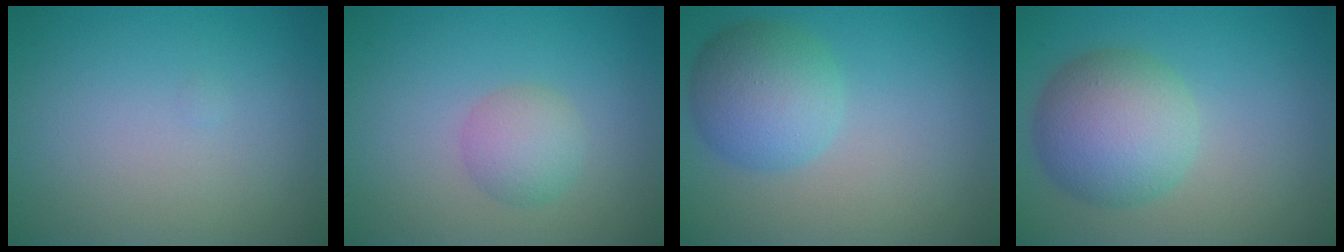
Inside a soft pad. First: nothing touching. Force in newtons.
{"total": 2.5, "press": 2.5, "slide": 0.1}
{"total": 5.0, "press": 5.0, "slide": 0.3}
{"total": 6.5, "press": 6.5, "slide": 0.1}